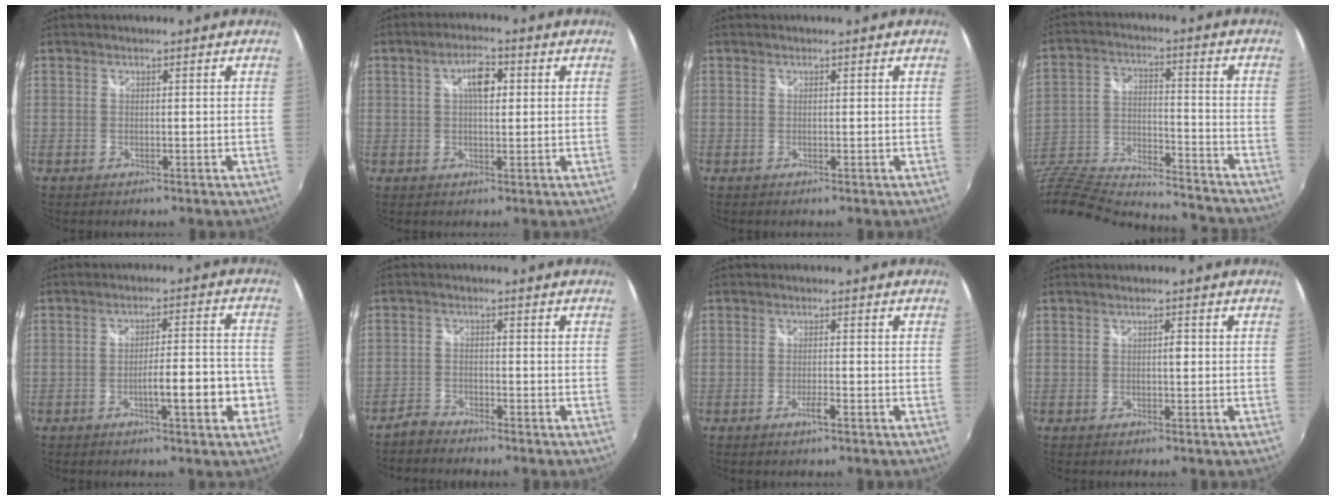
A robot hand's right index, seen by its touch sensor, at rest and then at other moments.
{"total": 4.7, "force": [1.2, 1.9, 4.2], "torque": [-0.070, 0.012, 0.018]}
{"total": 0.0}
{"total": 25.8, "force": [-20.6, 8.9, 12.6], "torque": [-0.278, -0.018, -0.329]}
{"total": 8.8, "force": [-3.5, 1.5, 7.9], "torque": [-0.127, 0.001, -0.046]}
{"total": 2.9, "force": [-2.8, 0.7, 0.3], "torque": [-0.016, -0.002, -0.059]}
{"total": 2.0, "force": [-1.2, 0.2, 1.6], "torque": [-0.034, -0.002, -0.025]}
{"total": 1.0, "force": [0.0, 0.5, 0.9], "torque": [-0.013, 0.003, -0.002]}